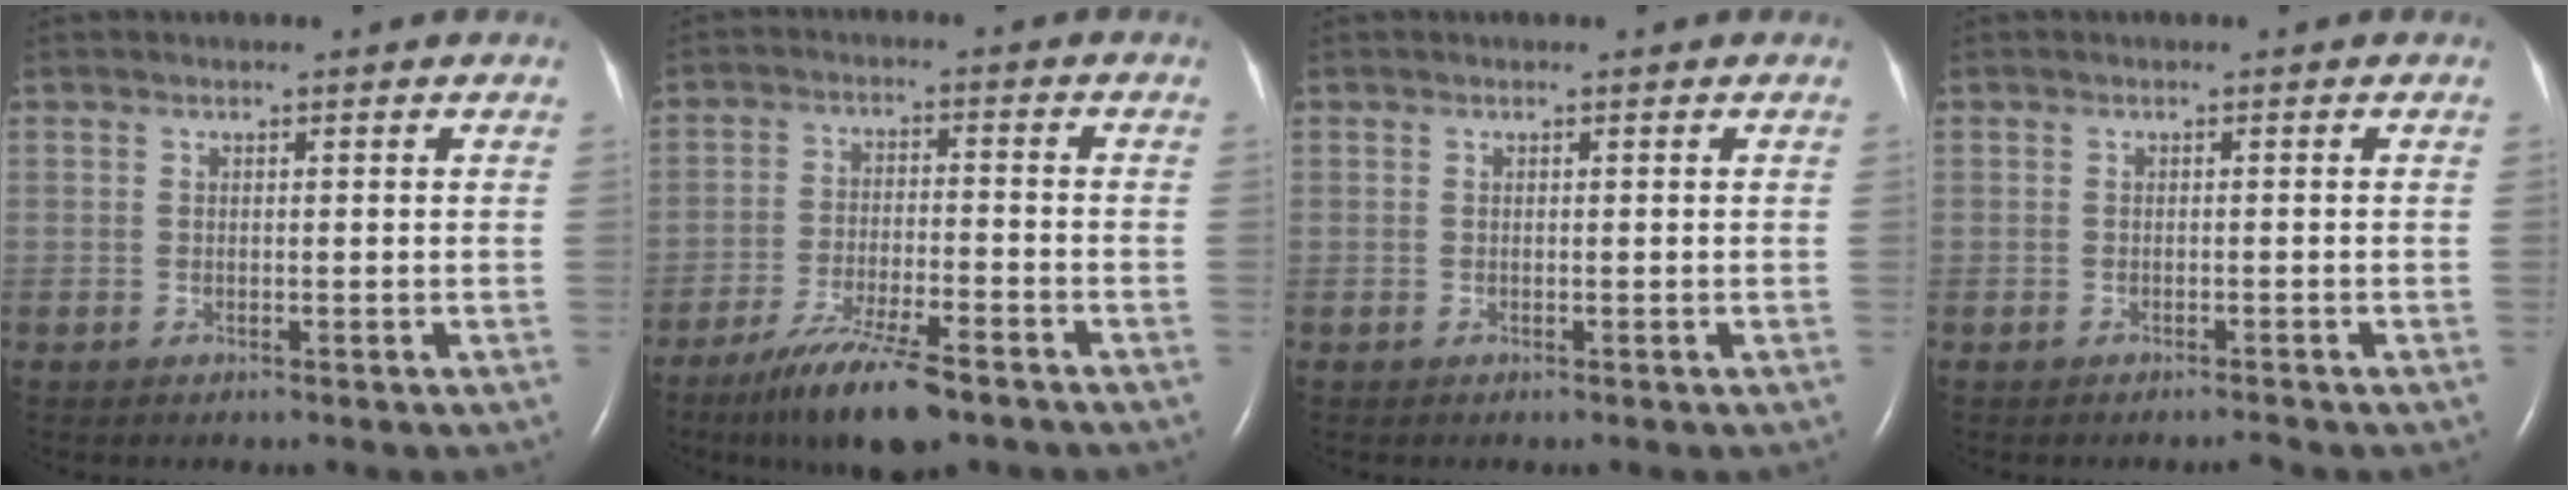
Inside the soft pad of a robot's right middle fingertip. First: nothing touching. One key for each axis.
{"total": 10.6, "fx": -7.7, "fy": 1.6, "fz": 7.1, "tx": -0.132, "ty": -0.025, "tz": -0.132}
{"total": 0.0}
{"total": 0.7, "fx": -0.7, "fy": -0.1, "fz": 0.2, "tx": -0.003, "ty": -0.002, "tz": -0.009}